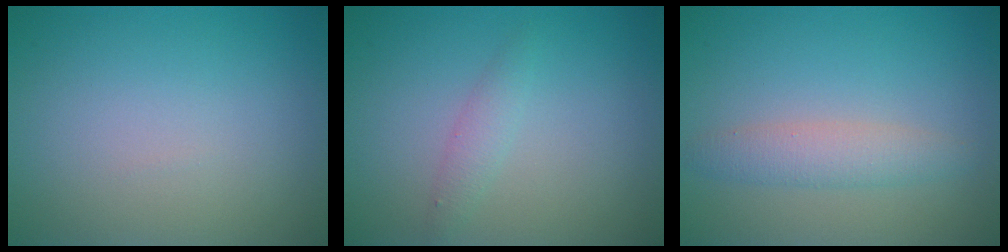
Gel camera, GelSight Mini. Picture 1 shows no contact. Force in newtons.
{"total": 1.4, "press": 1.4, "slide": 0.1}
{"total": 2.4, "press": 2.4, "slide": 0.1}